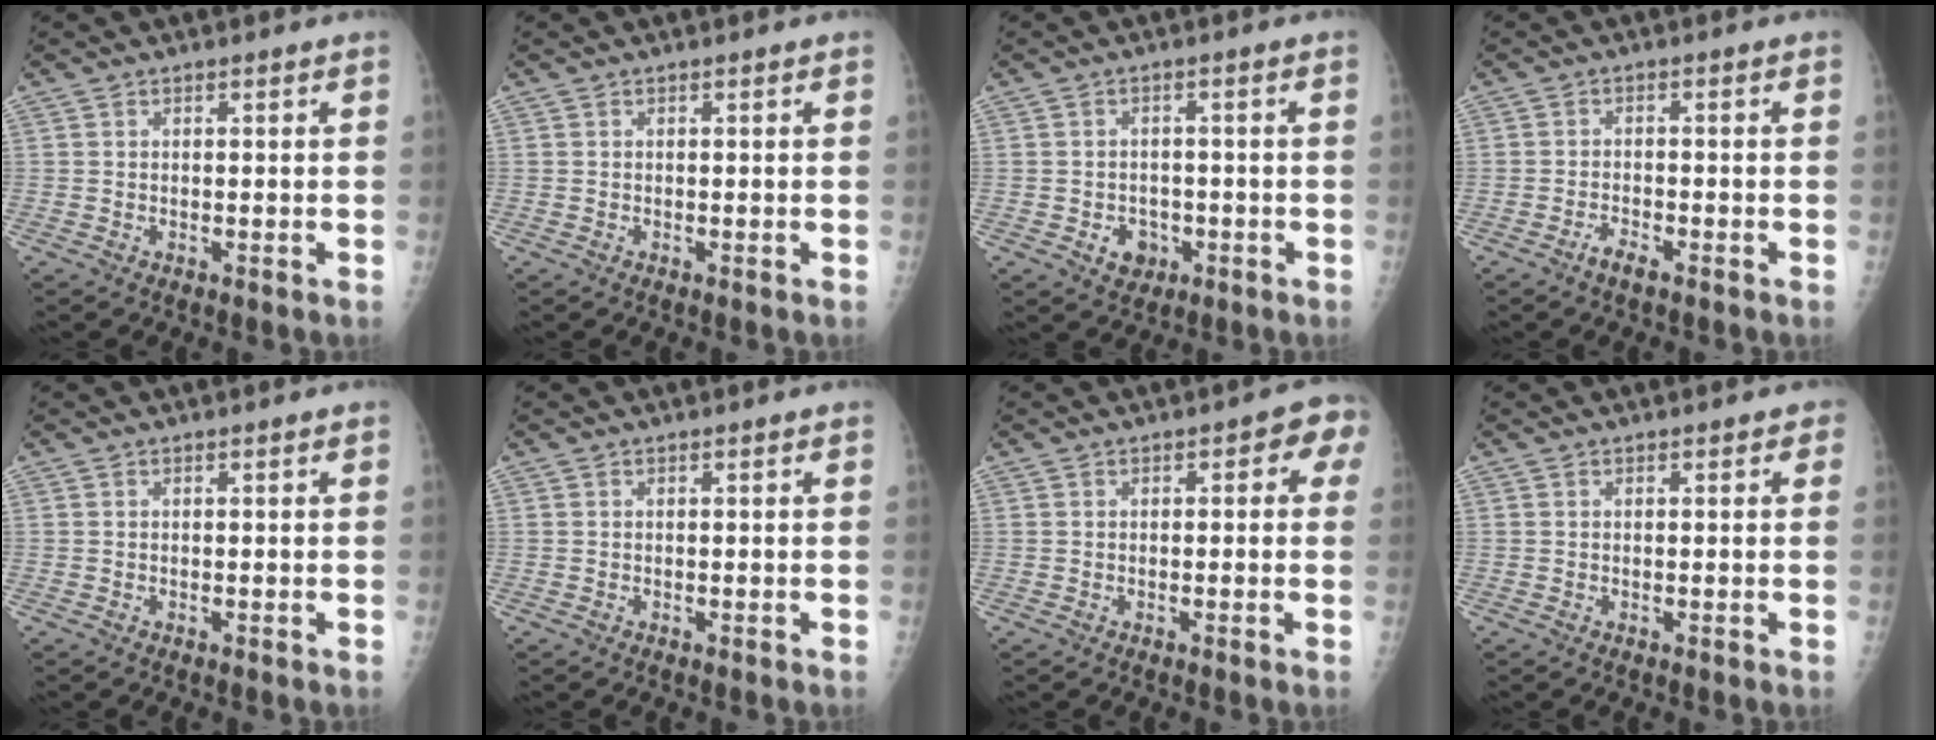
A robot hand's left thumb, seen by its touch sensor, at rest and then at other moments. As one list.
[{"total": 0.0}, {"total": 4.1, "force": [-1.6, 3.4, 1.7], "torque": [-0.008, 0.009, -0.016]}, {"total": 2.4, "force": [-1.8, 0.6, 1.4], "torque": [-0.034, 0.007, -0.036]}, {"total": 0.0}, {"total": 0.0}, {"total": 3.9, "force": [0.5, 2.4, 3.0], "torque": [-0.005, 0.013, -0.006]}, {"total": 1.0, "force": [0.4, 0.6, 0.6], "torque": [0.005, 0.002, -0.001]}]